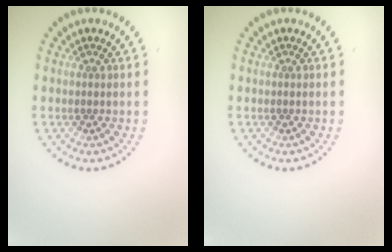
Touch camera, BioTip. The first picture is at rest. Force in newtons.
{"total": 0.0}